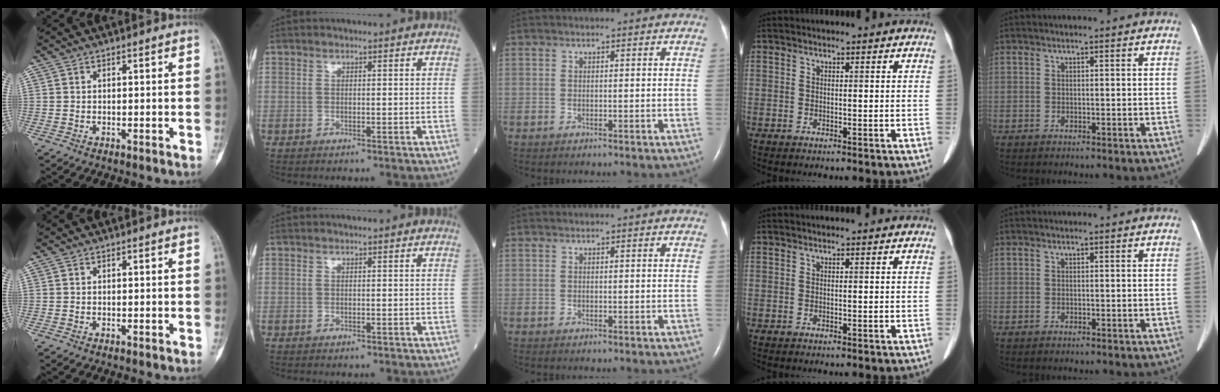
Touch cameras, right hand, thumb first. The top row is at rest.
{}